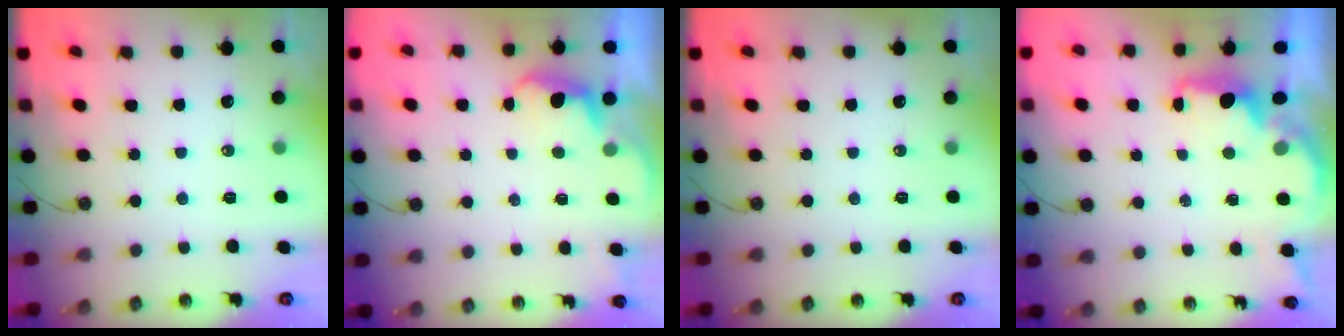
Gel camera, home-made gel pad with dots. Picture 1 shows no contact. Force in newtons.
{"total": 2.3, "press": 2.1, "slide": 0.9}
{"total": 0.0}
{"total": 1.8, "press": 1.7, "slide": 0.5}